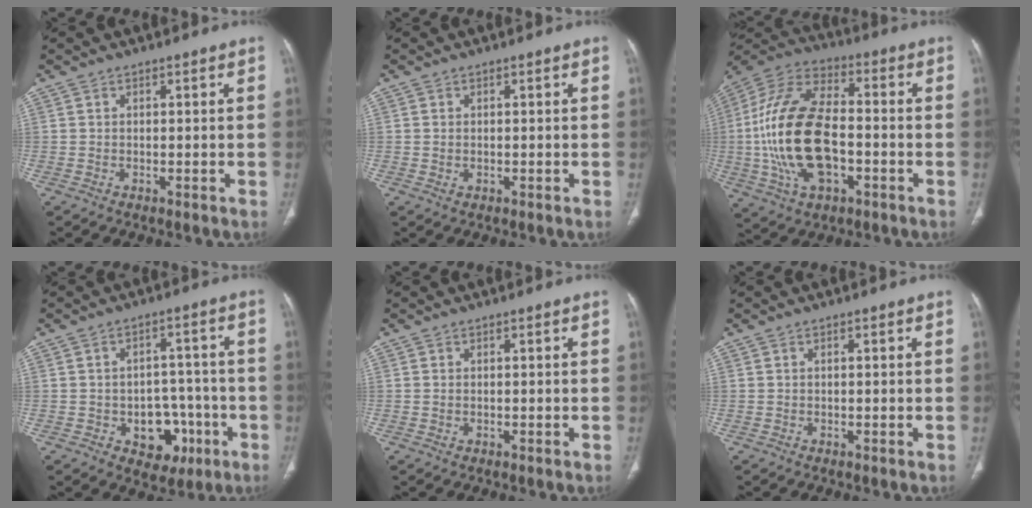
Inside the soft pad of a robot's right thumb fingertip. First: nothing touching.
{"total": 0.7, "force": [0.0, 0.6, 0.4], "torque": [-0.013, 0.001, 0.004]}
{"total": 22.0, "force": [-3.0, 12.0, 18.2], "torque": [-0.372, 0.022, -0.052]}
{"total": 9.5, "force": [-3.5, 7.0, 5.5], "torque": [-0.031, 0.034, -0.037]}
{"total": 0.0}
{"total": 0.0}